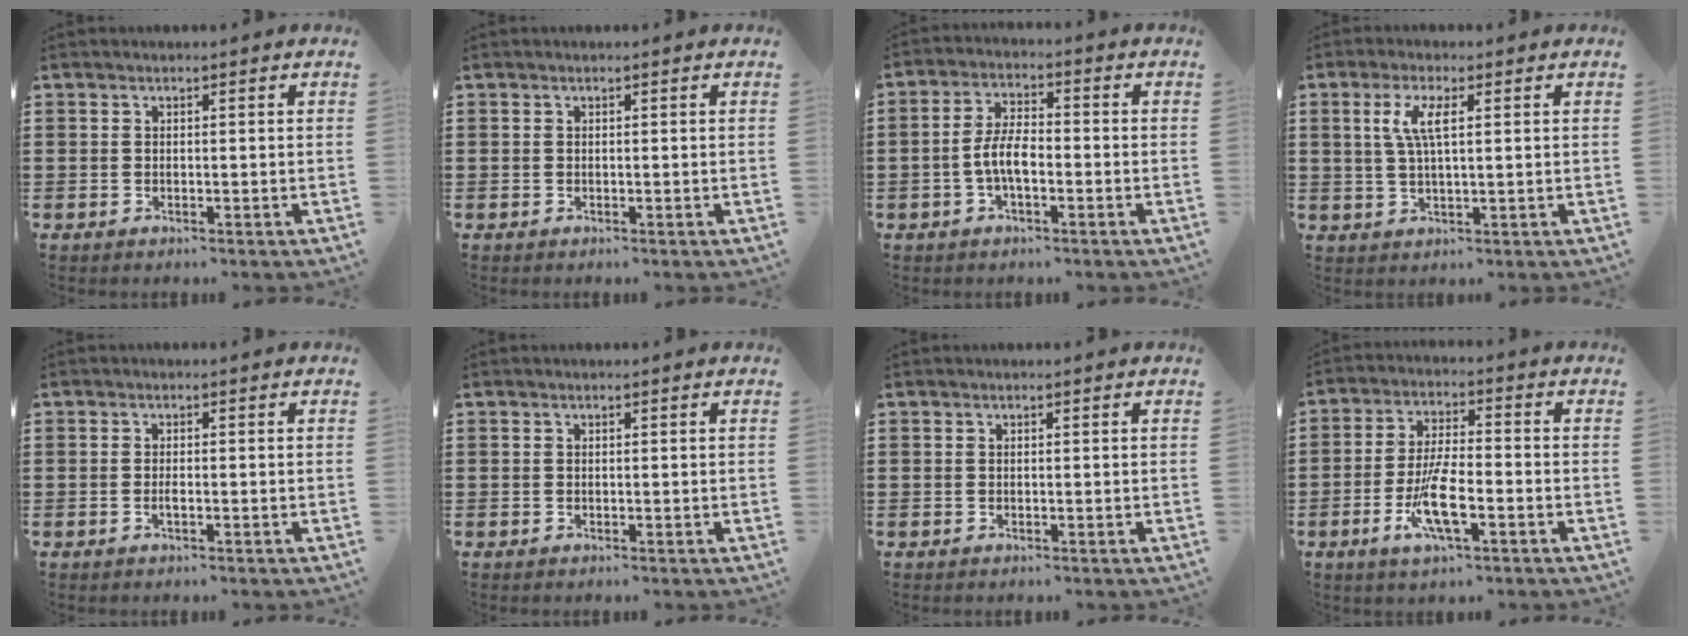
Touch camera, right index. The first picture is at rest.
{"total": 0.0}
{"total": 5.5, "force": [-1.4, 2.2, 4.9], "torque": [-0.113, -0.002, -0.033]}
{"total": 4.9, "force": [1.4, 1.3, 4.5], "torque": [-0.101, 0.003, 0.020]}
{"total": 1.1, "force": [-0.4, 0.2, 1.0], "torque": [-0.020, -0.004, -0.006]}
{"total": 0.0}
{"total": 0.0}
{"total": 8.7, "force": [-3.3, 2.2, 7.8], "torque": [-0.171, -0.017, -0.064]}